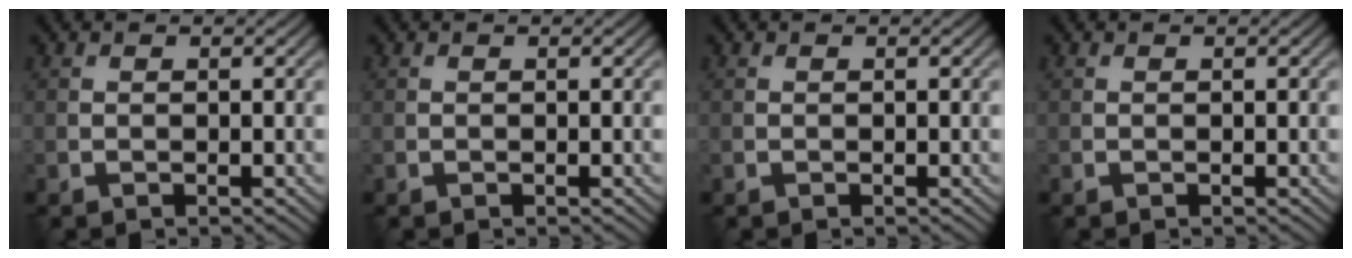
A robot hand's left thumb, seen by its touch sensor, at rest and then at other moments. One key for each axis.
{"total": 0.0}
{"total": 0.0}
{"total": 0.0}